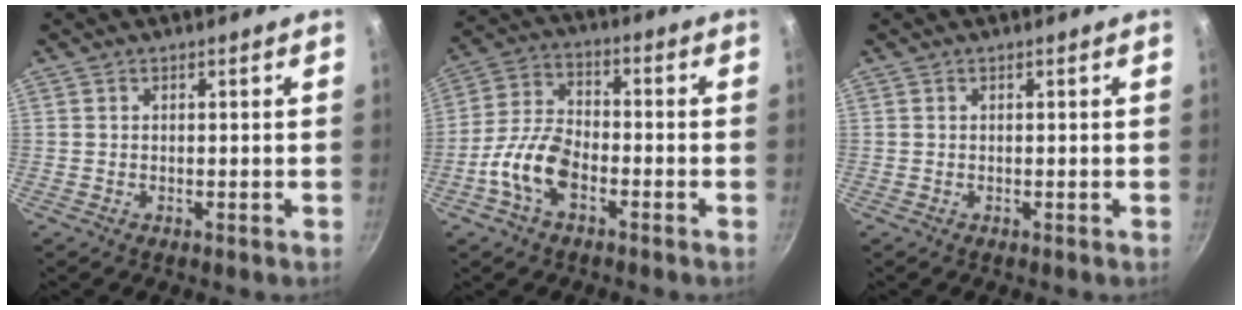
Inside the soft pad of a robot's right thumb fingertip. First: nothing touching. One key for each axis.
{"total": 10.1, "fx": -4.2, "fy": 5.4, "fz": 7.4, "tx": -0.139, "ty": 0.038, "tz": -0.090}
{"total": 0.0}